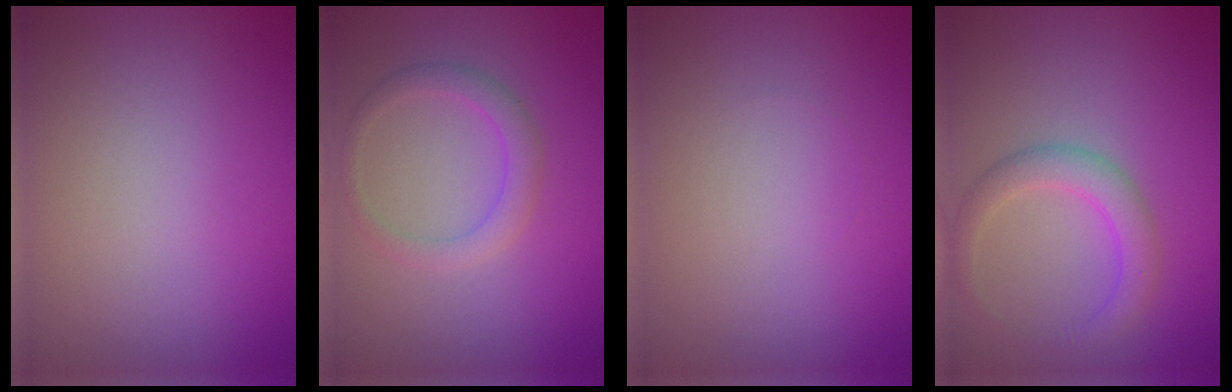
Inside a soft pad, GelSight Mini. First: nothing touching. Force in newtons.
{"total": 2.4, "press": 2.4, "slide": 0.1}
{"total": 0.0}
{"total": 3.0, "press": 3.0, "slide": 0.1}